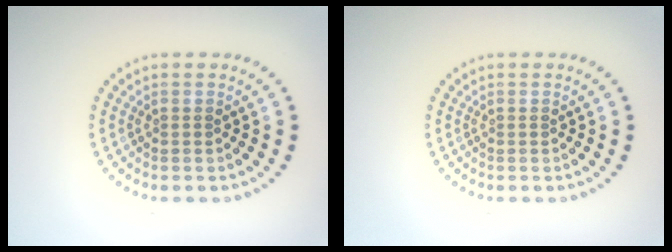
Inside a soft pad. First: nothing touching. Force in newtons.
{"total": 0.0}